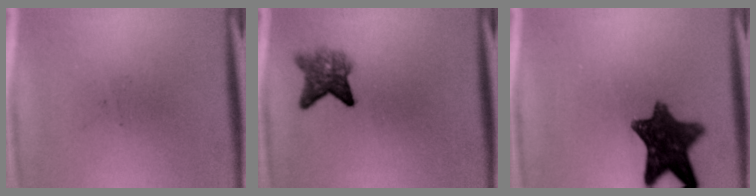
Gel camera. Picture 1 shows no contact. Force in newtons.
{"total": 4.1}
{"total": 10.4}